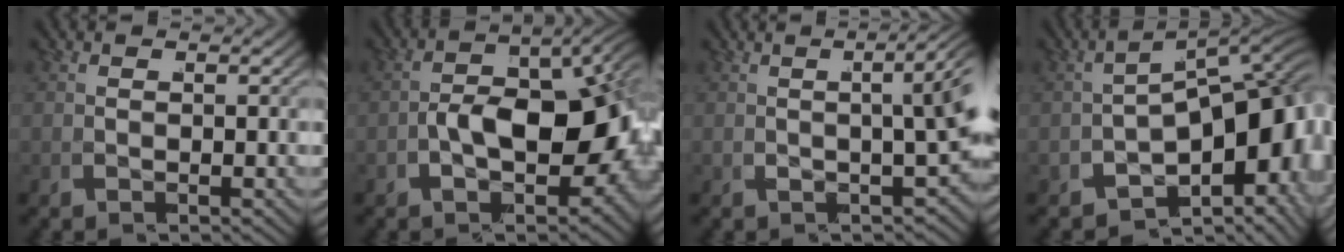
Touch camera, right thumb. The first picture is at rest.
{"total": 9.2, "force": [-1.7, 5.4, 7.3], "torque": [-0.110, -0.019, -0.017]}
{"total": 5.6, "force": [1.7, 2.1, 4.8], "torque": [-0.033, 0.031, 0.018]}
{"total": 12.5, "force": [-2.2, 7.2, 9.9], "torque": [-0.123, -0.016, -0.037]}